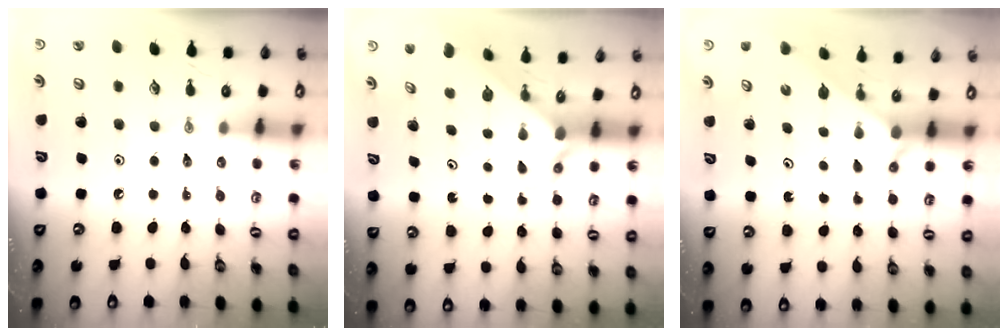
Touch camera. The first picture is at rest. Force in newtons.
{"total": 2.4, "press": 2.4, "slide": 0.2}
{"total": 2.1, "press": 2.1, "slide": 0.2}